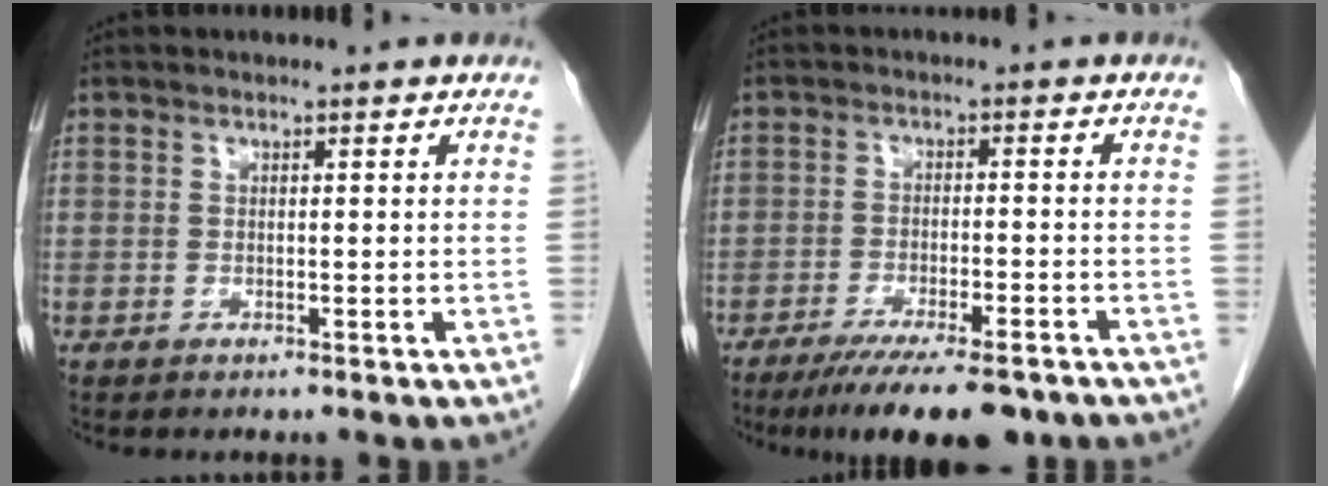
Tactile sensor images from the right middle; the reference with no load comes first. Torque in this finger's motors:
{"motor_torque": [1.09, -1.04, 0.15, 0.07]}